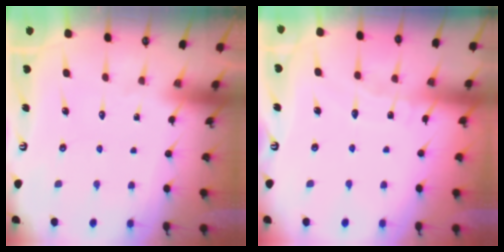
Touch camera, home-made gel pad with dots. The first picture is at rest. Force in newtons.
{"total": 5.6, "press": 5.6, "slide": 0.5}